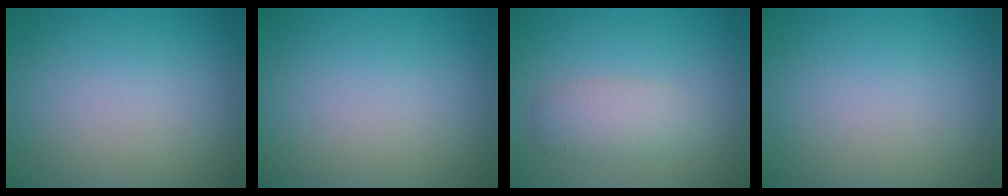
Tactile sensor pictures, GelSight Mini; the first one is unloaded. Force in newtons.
{"total": 0.0}
{"total": 2.8, "press": 2.8, "slide": 0.2}
{"total": 0.0}